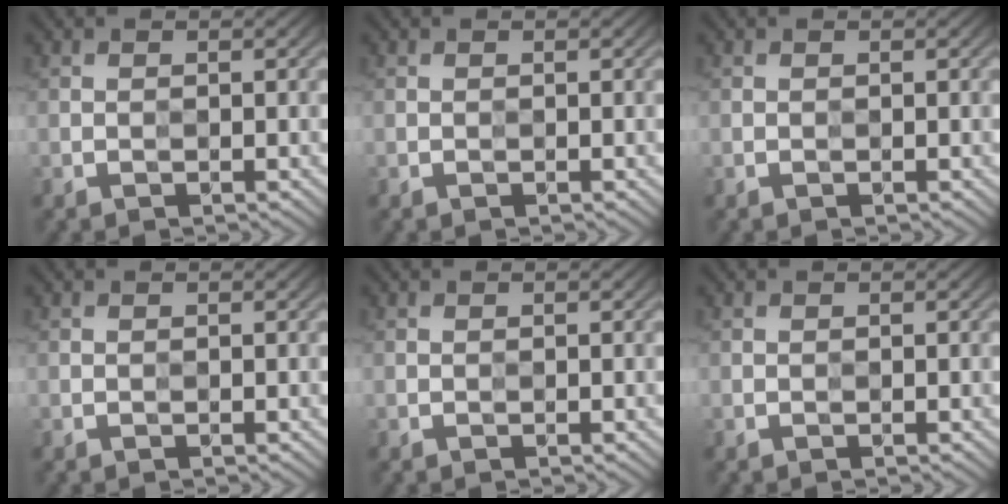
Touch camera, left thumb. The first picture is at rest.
{"total": 0.0}
{"total": 0.0}
{"total": 0.0}
{"total": 0.0}
{"total": 0.0}